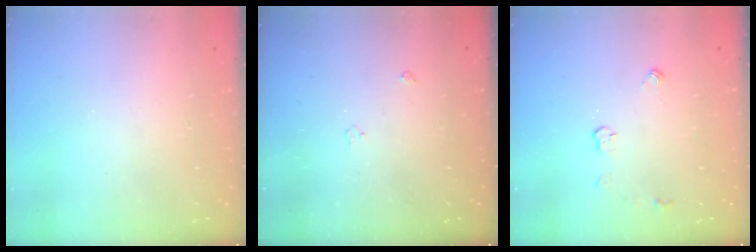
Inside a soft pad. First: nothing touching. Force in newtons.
{"total": 3.0, "press": 2.9, "slide": 0.5}
{"total": 3.8, "press": 3.8, "slide": 0.6}